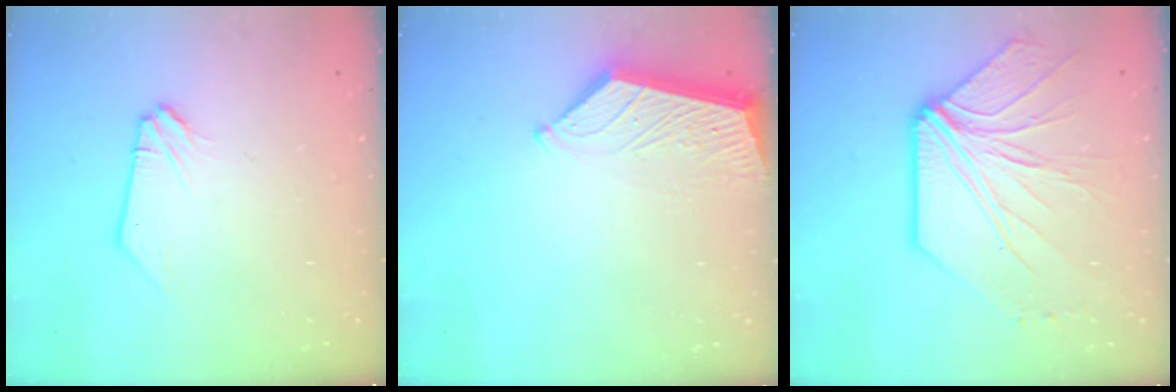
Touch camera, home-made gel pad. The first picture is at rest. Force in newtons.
{"total": 6.3, "press": 6.2, "slide": 0.5}
{"total": 10.7, "press": 10.6, "slide": 1.5}